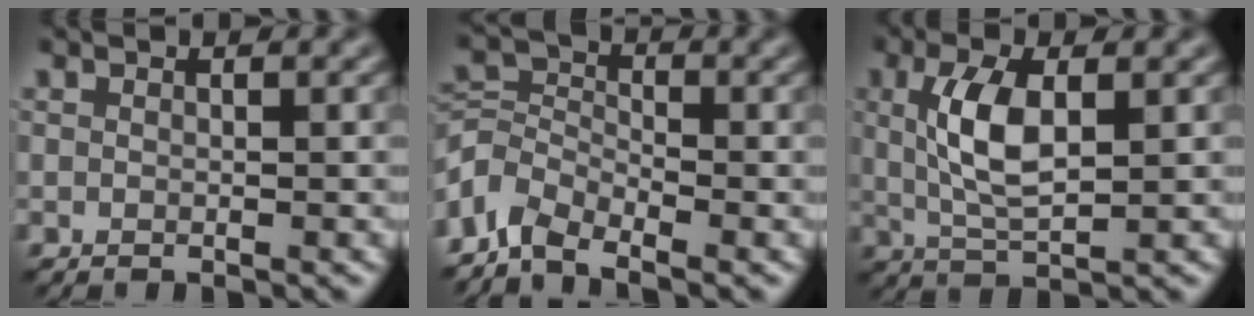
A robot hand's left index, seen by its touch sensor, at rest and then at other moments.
{"total": 3.8, "force": [-3.0, 1.8, 1.3], "torque": [-0.026, 0.001, -0.078]}
{"total": 5.0, "force": [0.6, 2.0, 4.5], "torque": [-0.099, 0.002, 0.012]}